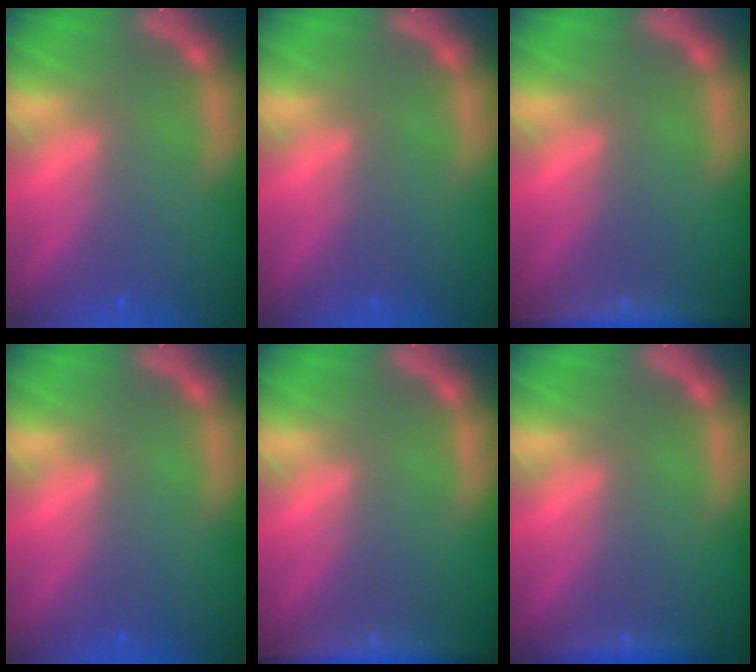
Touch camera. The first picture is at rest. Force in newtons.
{"total": 0.0}
{"total": 5.0}
{"total": 0.0}
{"total": 5.0}
{"total": 1.9}